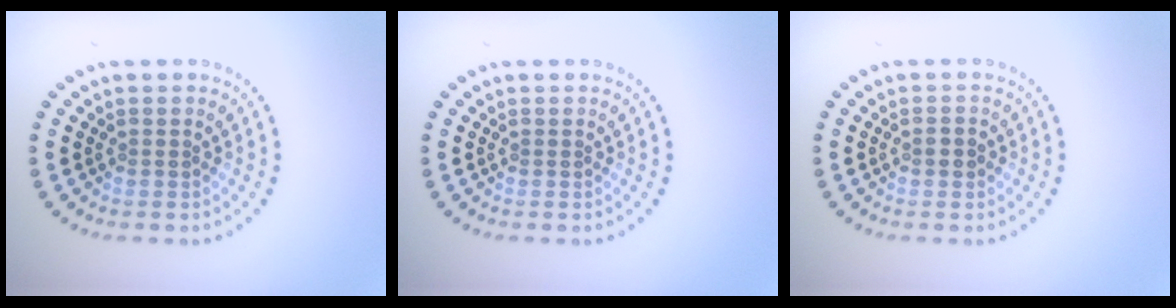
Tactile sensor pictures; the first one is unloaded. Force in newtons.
{"total": 0.0}
{"total": 1.2, "press": 1.2, "slide": 0.2}